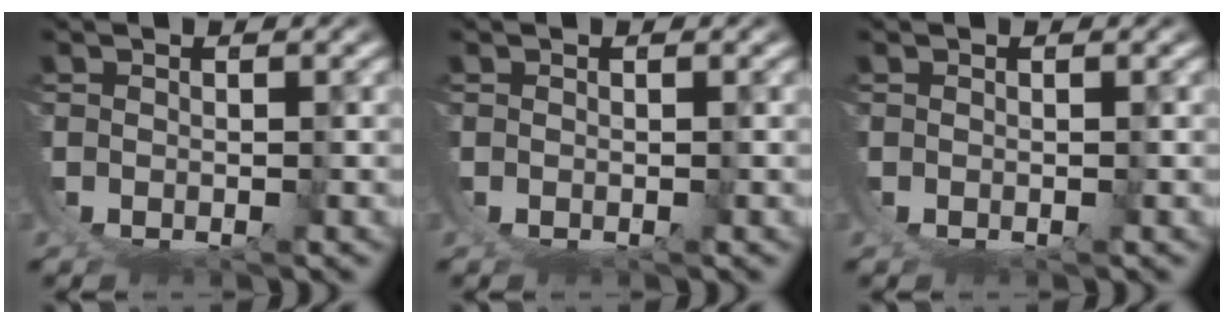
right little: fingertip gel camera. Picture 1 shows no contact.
{"total": 0.0}
{"total": 0.0}